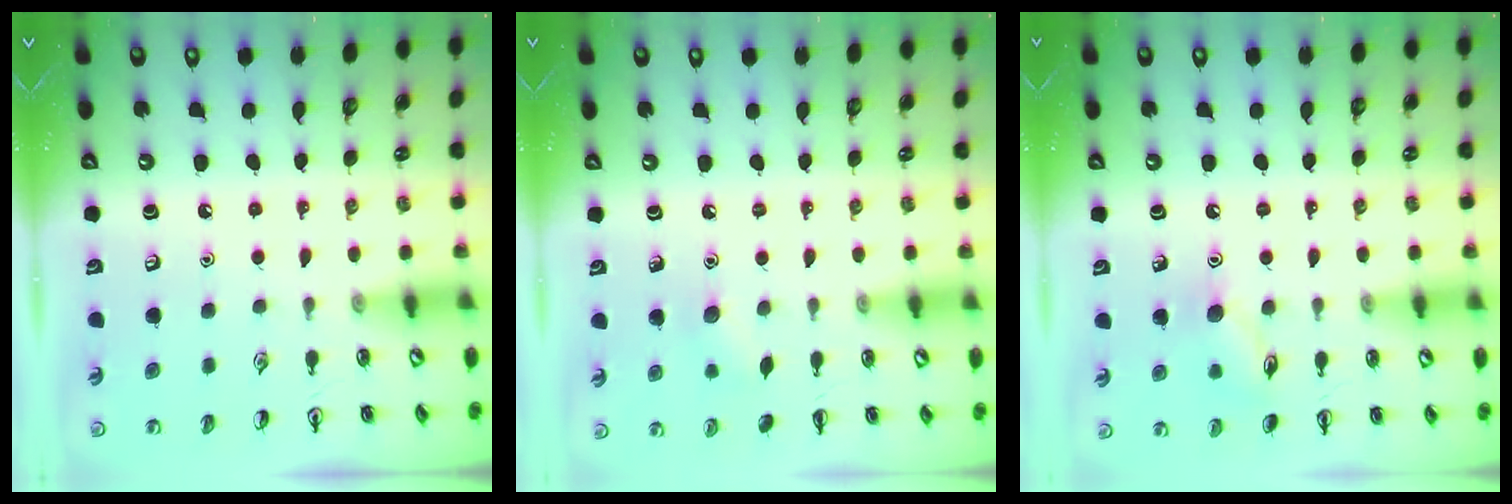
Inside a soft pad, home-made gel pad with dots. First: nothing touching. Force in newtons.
{"total": 5.6, "press": 5.5, "slide": 1.3}
{"total": 8.6, "press": 8.5, "slide": 0.8}